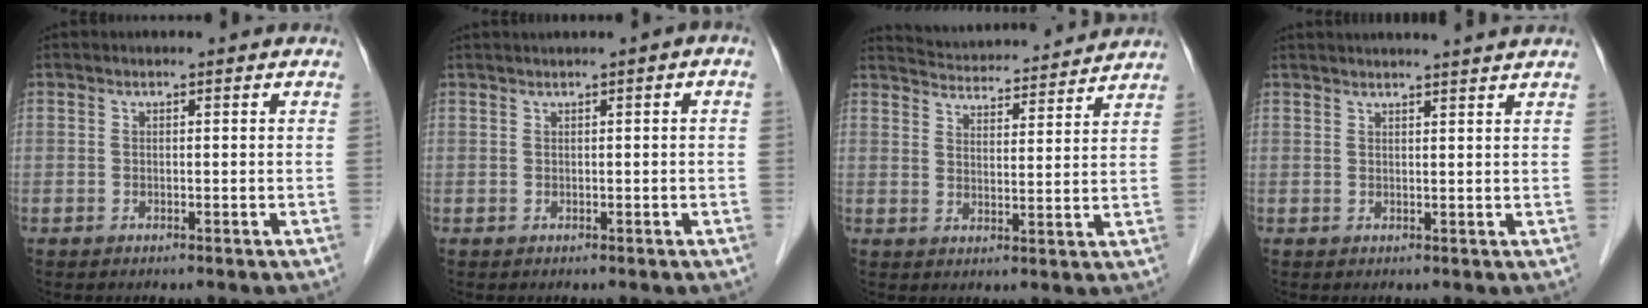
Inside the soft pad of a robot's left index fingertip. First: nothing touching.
{"total": 1.4, "force": [0.4, 0.0, 1.3], "torque": [-0.028, 0.011, 0.011]}
{"total": 14.1, "force": [13.7, 1.1, 3.4], "torque": [-0.061, 0.019, 0.193]}
{"total": 8.7, "force": [8.0, -0.8, 3.2], "torque": [-0.039, 0.021, 0.088]}